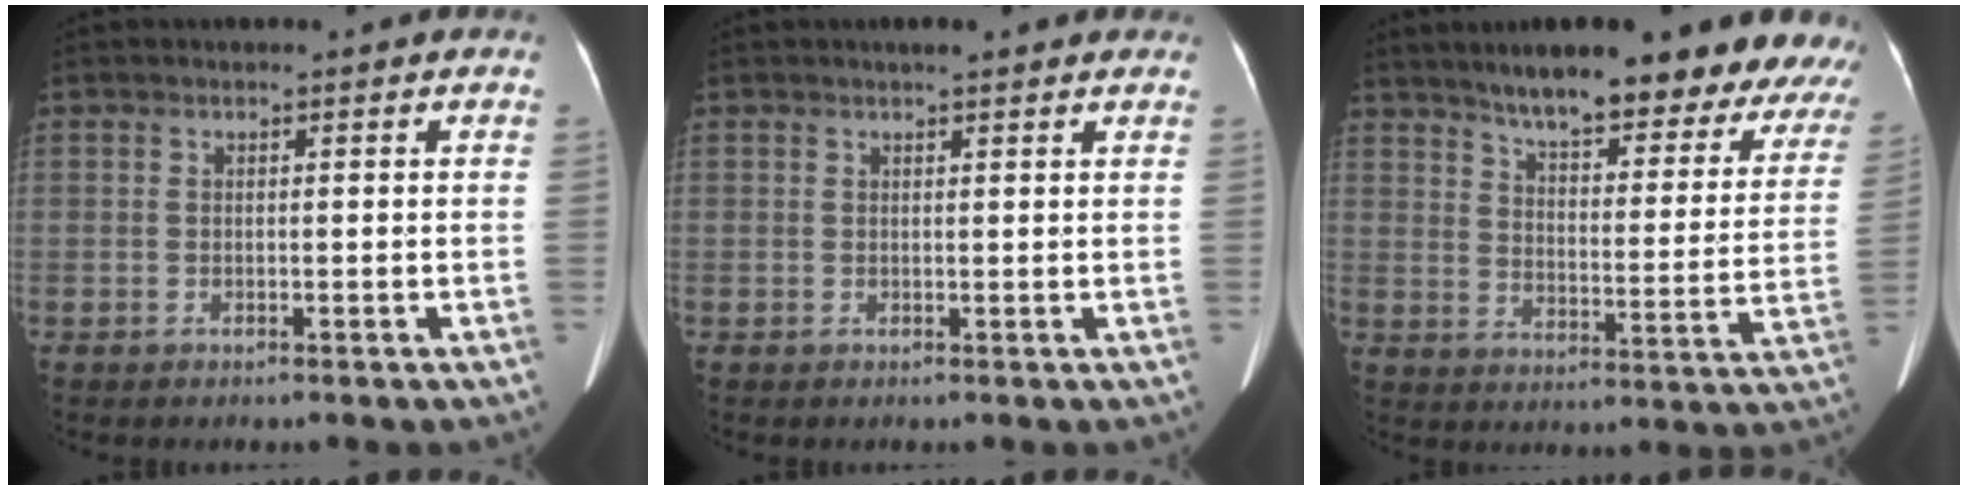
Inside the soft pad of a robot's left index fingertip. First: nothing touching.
{"total": 3.5, "force": [2.8, 0.7, 2.0], "torque": [-0.019, 0.019, 0.034]}
{"total": 25.6, "force": [22.6, 4.6, 11.2], "torque": [-0.137, -0.047, 0.272]}